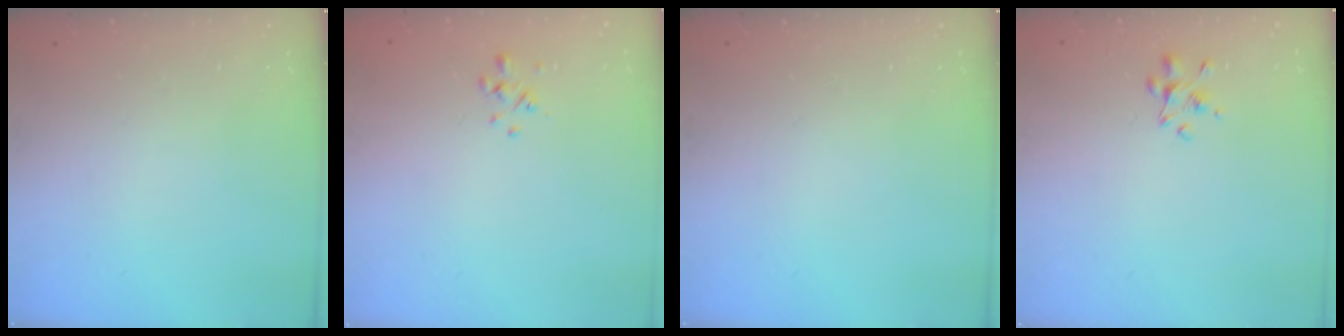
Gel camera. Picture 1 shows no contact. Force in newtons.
{"total": 0.9, "press": 0.7, "slide": 0.5}
{"total": 0.0}
{"total": 2.8, "press": 2.7, "slide": 0.7}